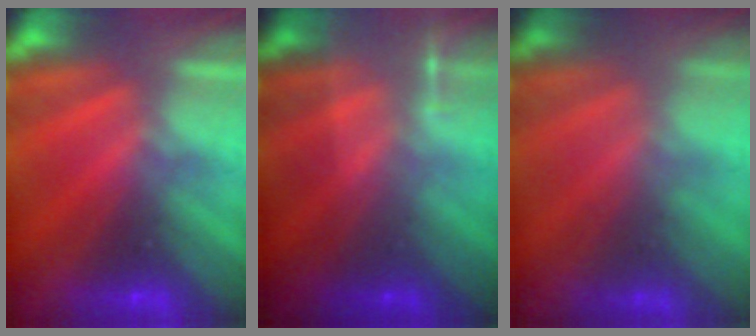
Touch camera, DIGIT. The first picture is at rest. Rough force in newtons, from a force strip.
{"total": 1.8}
{"total": 1.6}